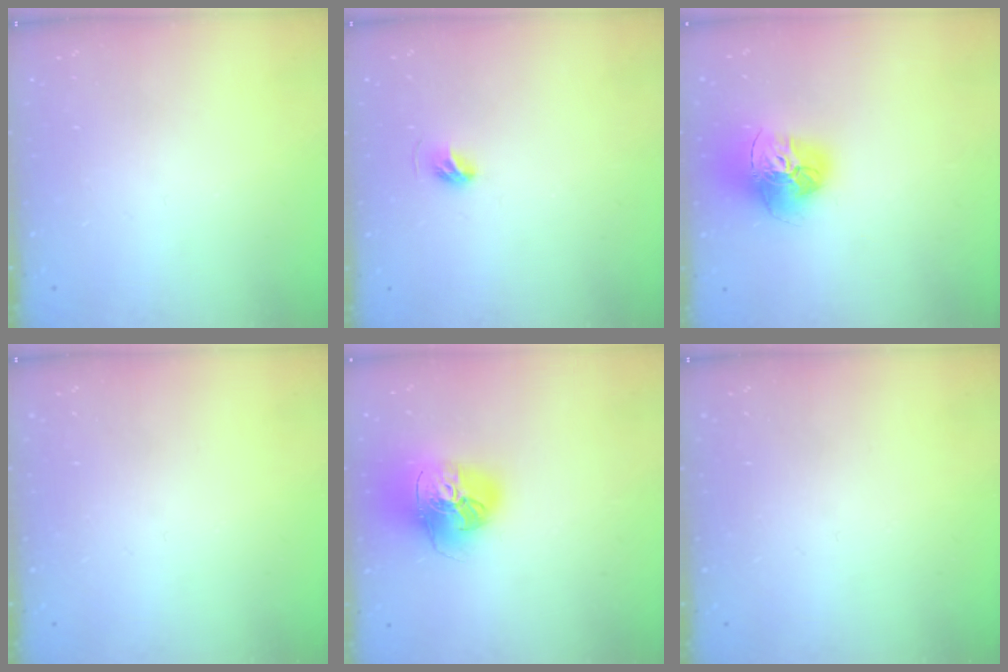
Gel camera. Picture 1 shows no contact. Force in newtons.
{"total": 4.9, "press": 4.8, "slide": 1.1}
{"total": 17.4, "press": 17.3, "slide": 1.7}
{"total": 0.0}
{"total": 19.5, "press": 19.4, "slide": 2.2}
{"total": 0.0}